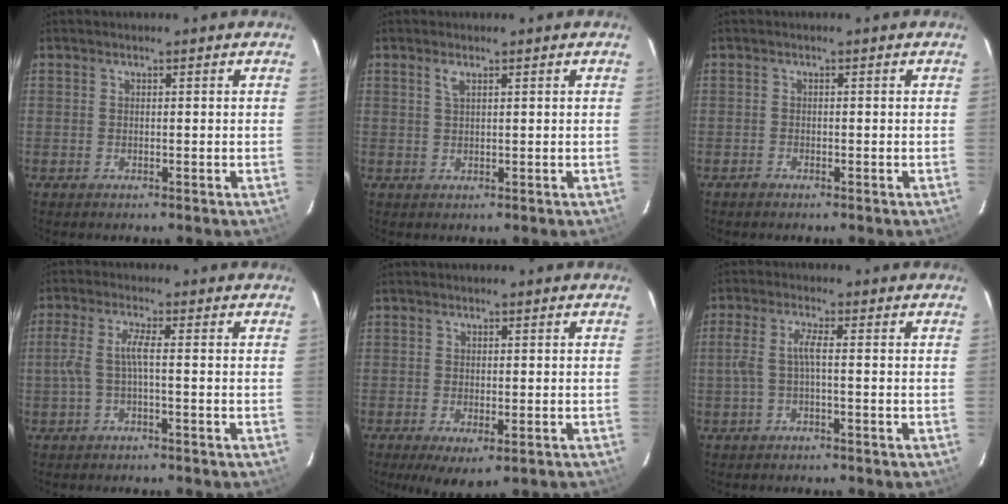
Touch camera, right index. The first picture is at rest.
{"total": 1.5, "force": [0.8, 0.5, 1.1], "torque": [-0.024, 0.003, 0.016]}
{"total": 0.8, "force": [-0.7, 0.3, 0.0], "torque": [-0.002, 0.002, -0.015]}
{"total": 3.9, "force": [-1.1, 0.1, 3.8], "torque": [-0.088, 0.004, -0.018]}
{"total": 6.0, "force": [-3.3, 2.3, 4.4], "torque": [-0.080, -0.030, -0.043]}
{"total": 3.4, "force": [-0.9, 0.2, 3.3], "torque": [-0.073, 0.004, -0.015]}